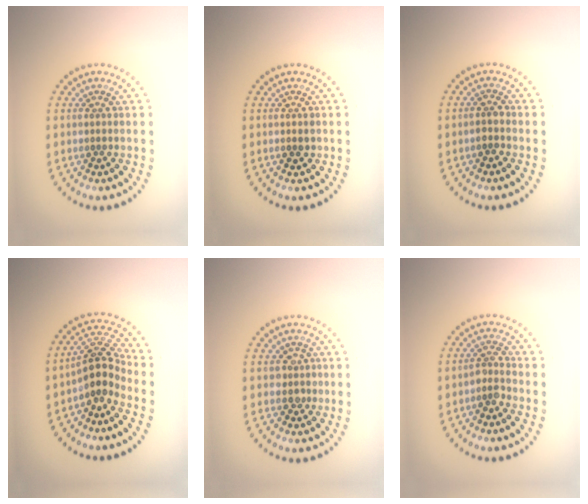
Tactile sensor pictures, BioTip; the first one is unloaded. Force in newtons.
{"total": 0.9, "press": 0.8, "slide": 0.1}
{"total": 1.3, "press": 1.1, "slide": 0.6}
{"total": 3.9, "press": 3.1, "slide": 2.5}
{"total": 1.3, "press": 1.1, "slide": 0.8}
{"total": 1.8, "press": 1.3, "slide": 1.3}